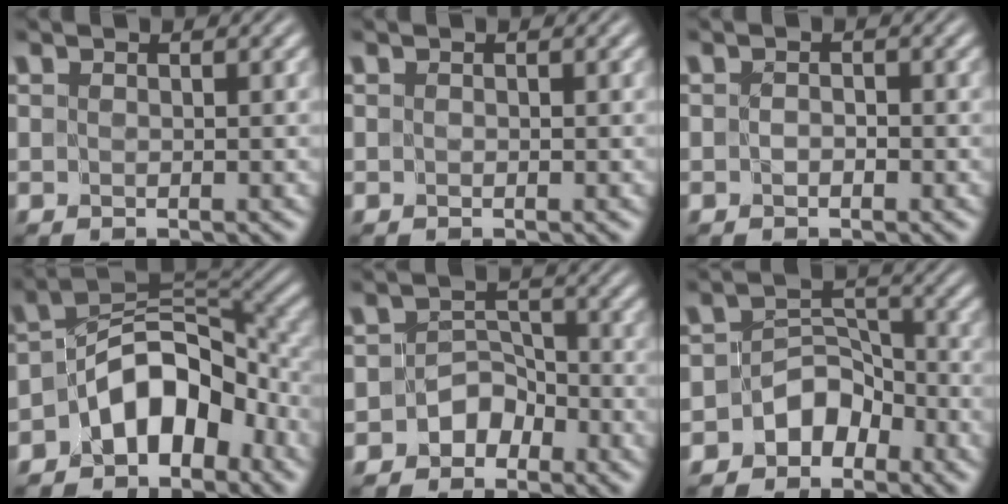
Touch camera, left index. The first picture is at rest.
{"total": 0.0}
{"total": 0.5, "force": [-0.4, 0.3, 0.1], "torque": [-0.001, -0.002, -0.007]}
{"total": 6.8, "force": [-3.8, 3.8, 4.1], "torque": [-0.040, 0.015, -0.082]}
{"total": 2.8, "force": [-2.0, 1.9, 0.2], "torque": [0.025, 0.019, -0.040]}
{"total": 3.5, "force": [-2.5, 2.3, 0.9], "torque": [0.007, 0.011, -0.046]}